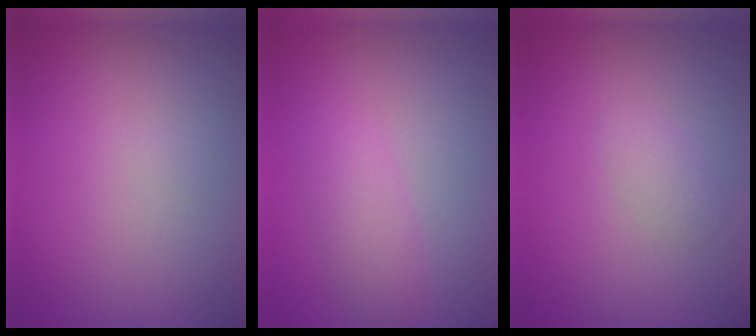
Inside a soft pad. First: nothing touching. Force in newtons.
{"total": 2.2, "press": 2.2, "slide": 0.1}
{"total": 1.1, "press": 1.1, "slide": 0.1}